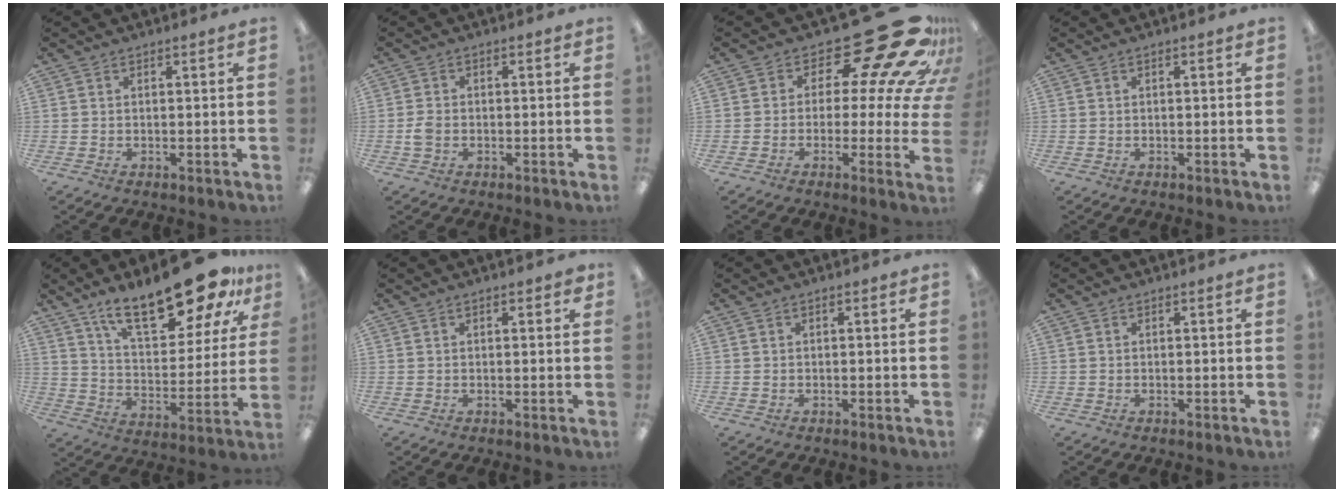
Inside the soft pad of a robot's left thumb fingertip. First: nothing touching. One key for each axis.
{"total": 2.8, "fx": -0.8, "fy": 1.9, "fz": 1.9, "tx": -0.033, "ty": 0.005, "tz": -0.013}
{"total": 20.7, "fx": 12.7, "fy": 7.5, "fz": 14.6, "tx": -0.185, "ty": -0.103, "tz": 0.210}
{"total": 0.0}
{"total": 22.8, "fx": 16.5, "fy": 7.9, "fz": 13.5, "tx": -0.210, "ty": -0.096, "tz": 0.275}
{"total": 1.4, "fx": 0.8, "fy": 0.5, "fz": 1.1, "tx": -0.007, "ty": -0.004, "tz": 0.010}
{"total": 0.0}
{"total": 0.0}